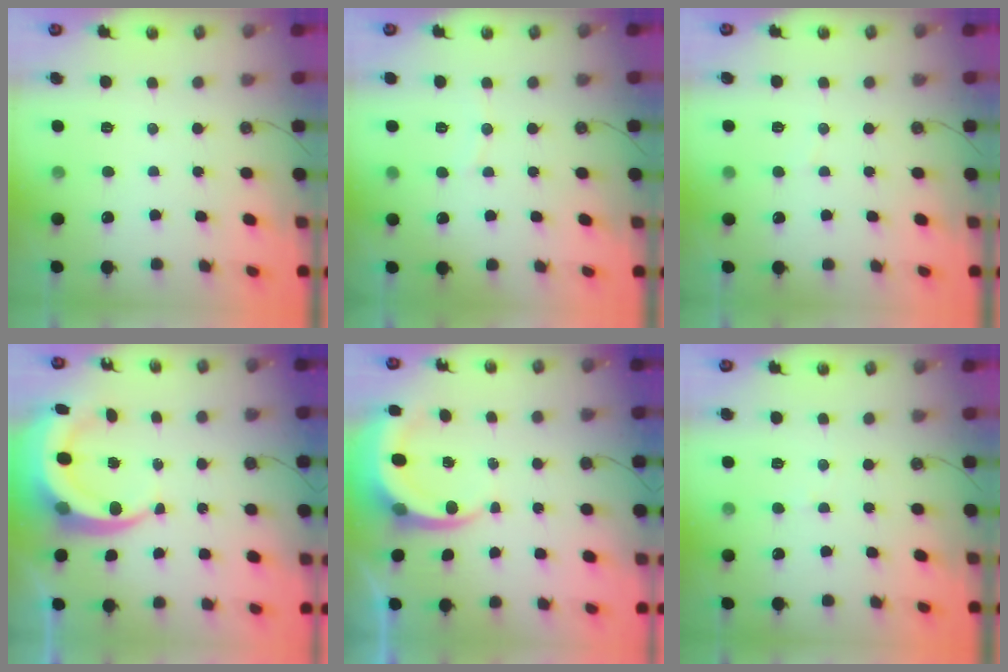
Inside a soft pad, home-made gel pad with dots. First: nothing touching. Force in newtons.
{"total": 2.8, "press": 2.8, "slide": 0.3}
{"total": 3.0, "press": 2.9, "slide": 0.3}
{"total": 10.1, "press": 10.0, "slide": 1.4}
{"total": 5.5, "press": 5.5, "slide": 0.5}
{"total": 5.9, "press": 5.8, "slide": 0.6}